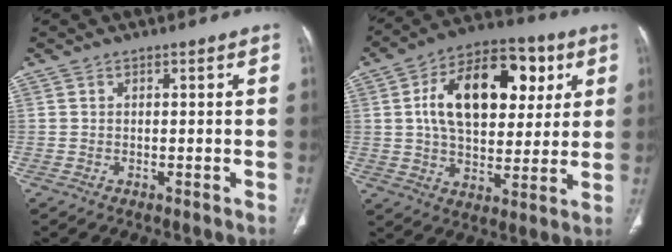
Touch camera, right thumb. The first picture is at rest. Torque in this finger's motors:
{"motor_torque": [1.11, 3.45, 1.01, -0.27, 0.25]}